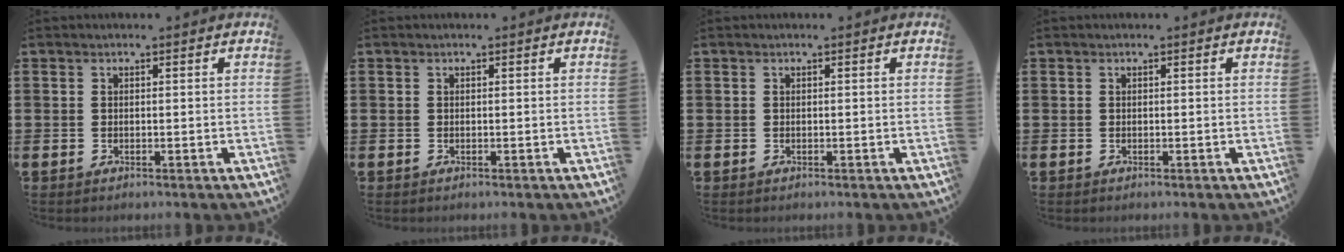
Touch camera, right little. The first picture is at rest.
{"total": 0.0}
{"total": 0.0}
{"total": 0.0}